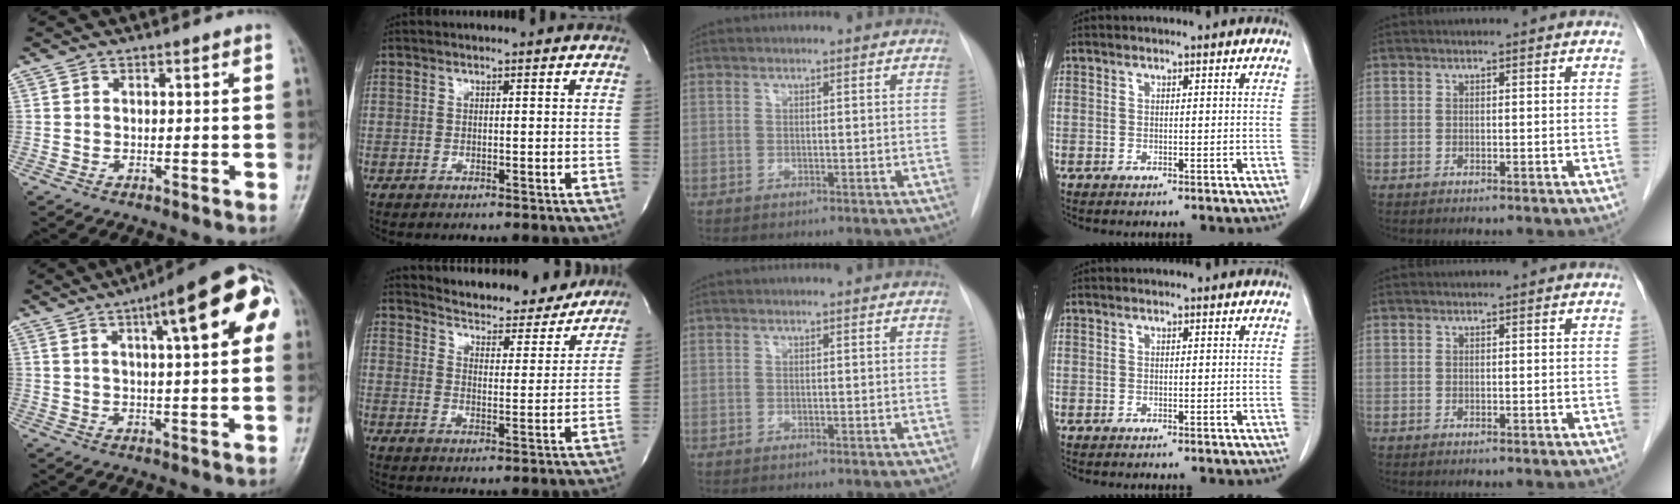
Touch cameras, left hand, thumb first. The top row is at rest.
{"thumb": {"total": 16.2, "force": [5.7, 4.0, 14.6], "torque": [-0.178, 0.016, 0.068]}, "index": {"total": 12.3, "force": [11.9, 2.6, 1.6], "torque": [-0.014, -0.024, 0.153]}}